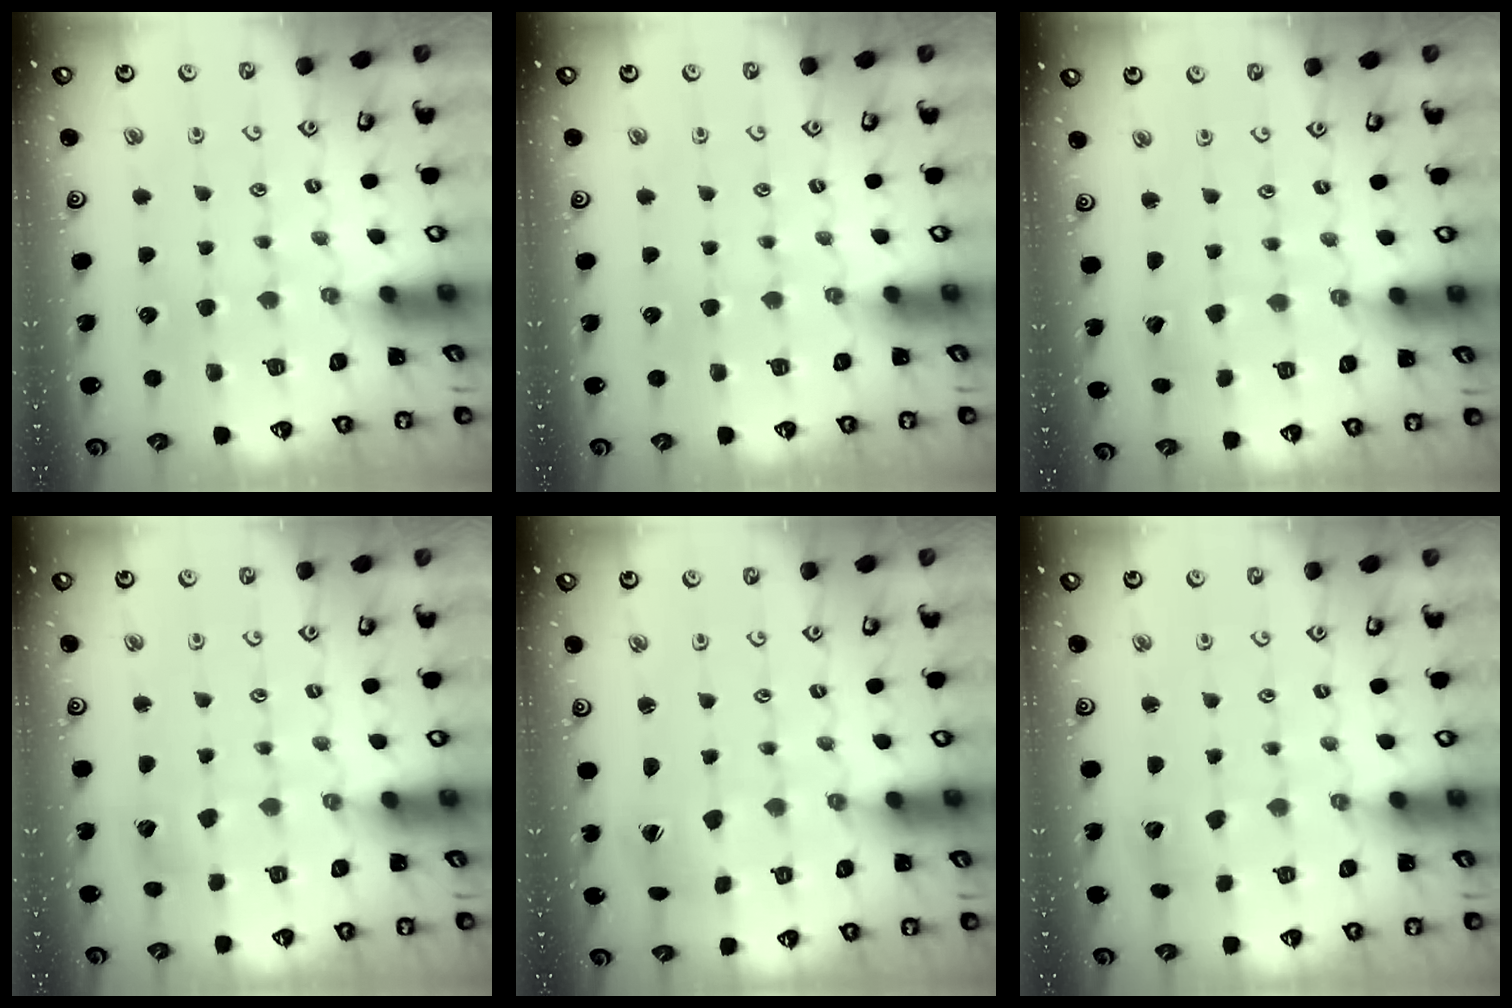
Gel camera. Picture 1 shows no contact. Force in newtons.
{"total": 0.0}
{"total": 2.7, "press": 2.7, "slide": 0.2}
{"total": 3.8, "press": 3.7, "slide": 0.5}
{"total": 2.2, "press": 2.2, "slide": 0.3}
{"total": 2.3, "press": 2.3, "slide": 0.4}